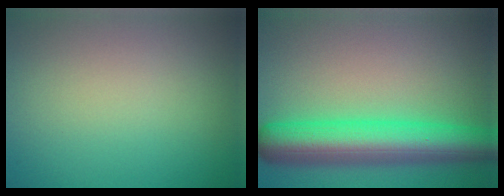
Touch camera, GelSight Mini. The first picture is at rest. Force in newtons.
{"total": 8.7, "press": 8.7, "slide": 0.2}